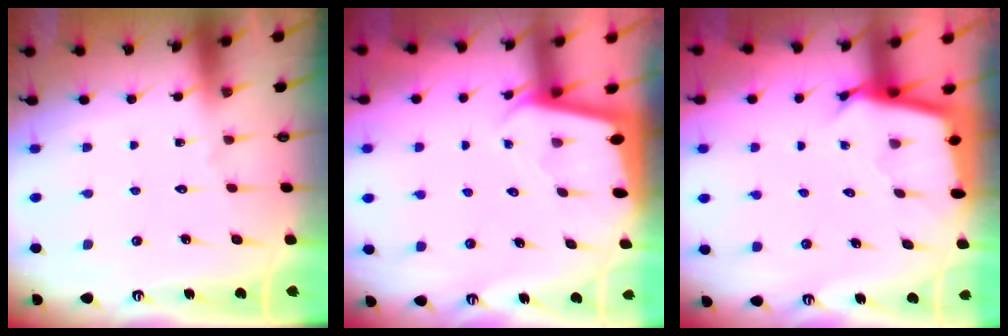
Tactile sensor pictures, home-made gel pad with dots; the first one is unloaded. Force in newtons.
{"total": 2.0, "press": 2.0, "slide": 0.1}
{"total": 2.7, "press": 2.7, "slide": 0.1}